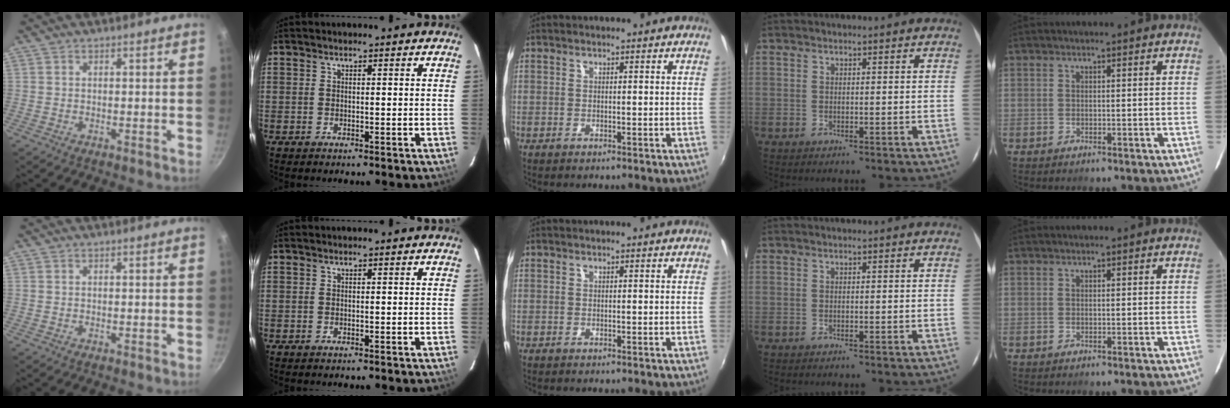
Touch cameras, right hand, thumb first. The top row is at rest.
{}